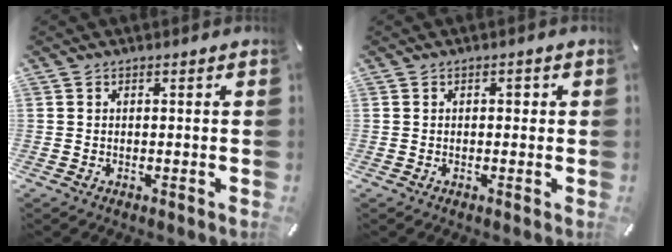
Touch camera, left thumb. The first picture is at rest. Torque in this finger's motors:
{"motor_torque": [-0.16, 0.49, -0.01, -0.07, 0.02]}